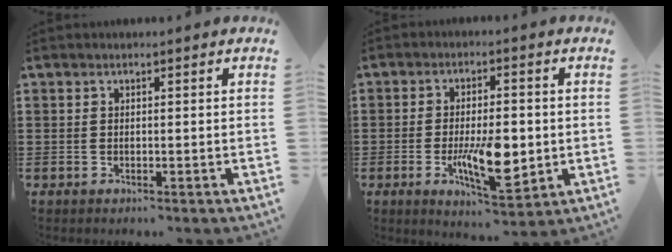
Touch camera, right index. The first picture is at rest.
{"total": 10.0, "force": [-1.8, 3.8, 9.1], "torque": [-0.151, -0.017, -0.024]}